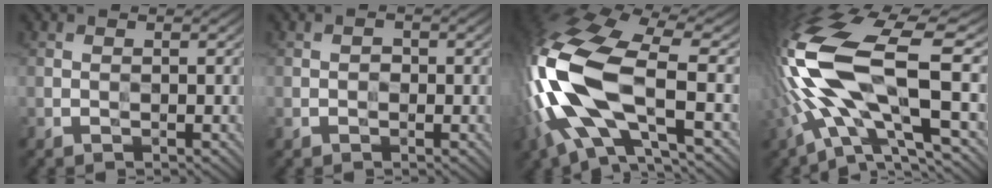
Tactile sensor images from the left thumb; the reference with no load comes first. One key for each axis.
{"total": 1.2, "fx": -0.4, "fy": 1.0, "fz": 0.6, "tx": -0.010, "ty": -0.002, "tz": -0.011}
{"total": 17.7, "fx": -3.2, "fy": 7.8, "fz": 15.5, "tx": -0.384, "ty": -0.019, "tz": -0.053}
{"total": 17.3, "fx": -1.6, "fy": 6.5, "fz": 16.0, "tx": -0.358, "ty": 0.005, "tz": -0.028}